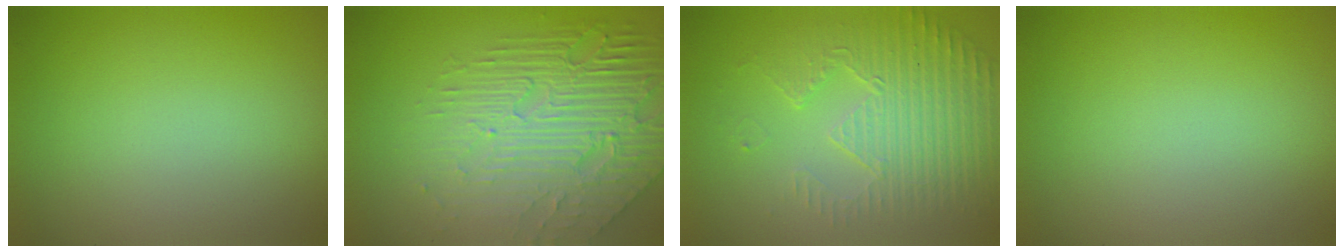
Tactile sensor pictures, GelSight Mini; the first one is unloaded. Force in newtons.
{"total": 8.1, "press": 5.5, "slide": 5.9}
{"total": 4.2, "press": 3.6, "slide": 2.1}
{"total": 0.0}